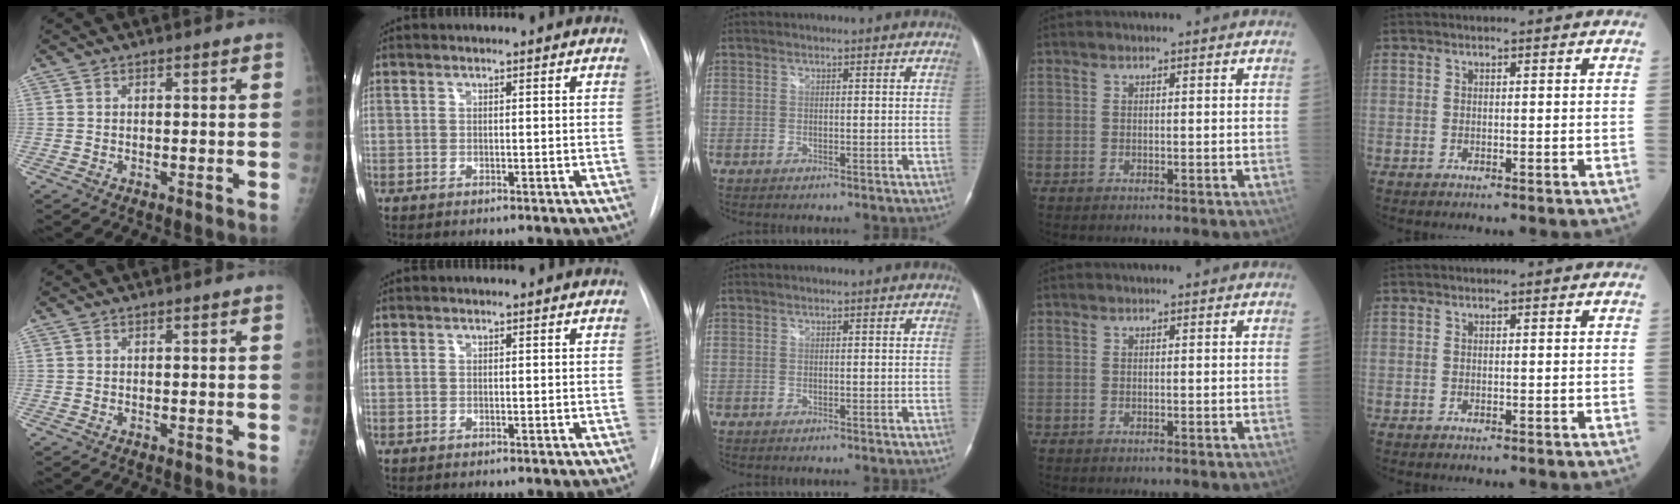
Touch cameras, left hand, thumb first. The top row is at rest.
{}